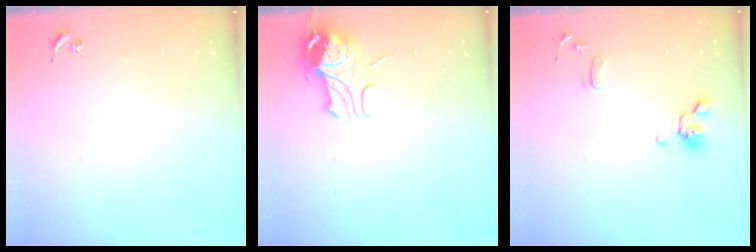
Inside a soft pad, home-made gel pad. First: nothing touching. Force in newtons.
{"total": 9.6, "press": 9.6, "slide": 1.1}
{"total": 11.5, "press": 11.3, "slide": 1.8}